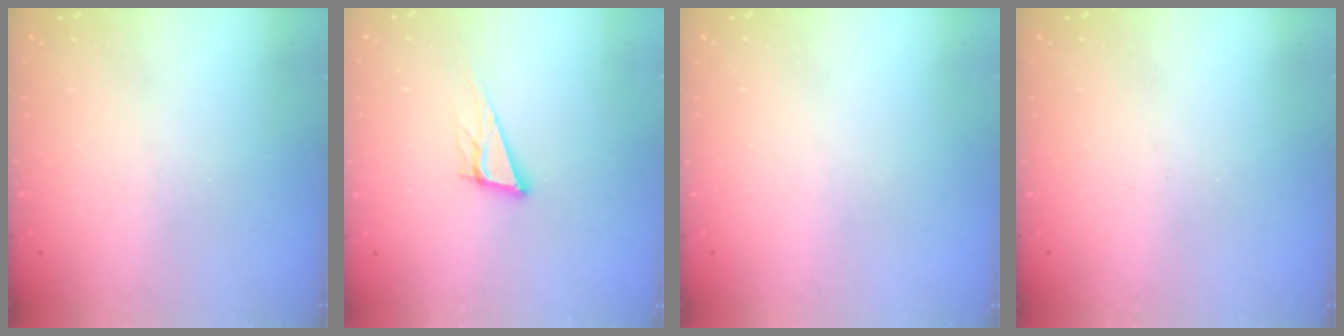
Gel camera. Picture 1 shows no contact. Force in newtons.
{"total": 8.6, "press": 8.3, "slide": 2.4}
{"total": 0.0}
{"total": 0.0}